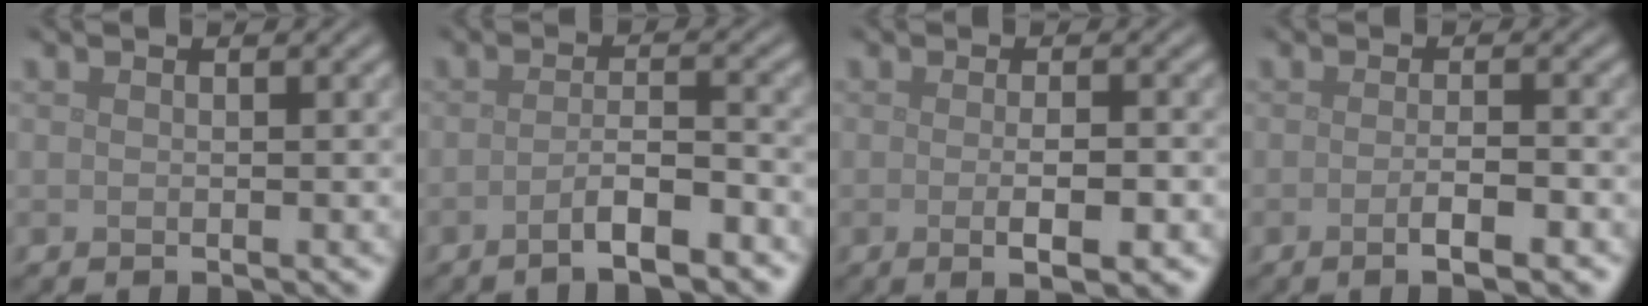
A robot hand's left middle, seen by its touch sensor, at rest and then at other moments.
{"total": 3.9, "force": [-2.3, 0.8, 3.0], "torque": [-0.049, 0.004, -0.044]}
{"total": 3.5, "force": [-0.7, 0.8, 3.3], "torque": [-0.049, -0.006, -0.008]}
{"total": 3.2, "force": [-1.3, 0.7, 2.8], "torque": [-0.042, 0.001, -0.021]}